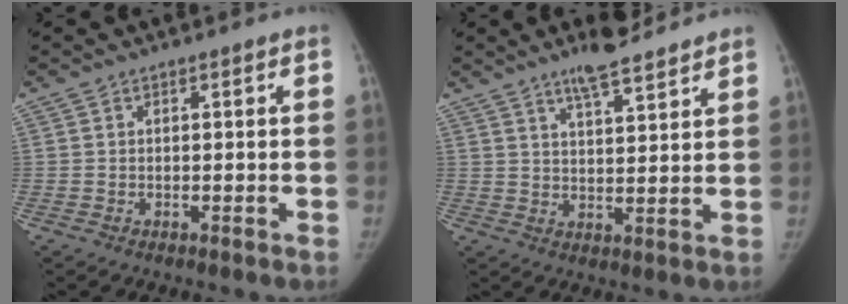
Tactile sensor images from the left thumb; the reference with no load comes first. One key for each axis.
{"total": 7.9, "fx": 6.2, "fy": 1.8, "fz": 4.6, "tx": -0.059, "ty": -0.034, "tz": 0.099}